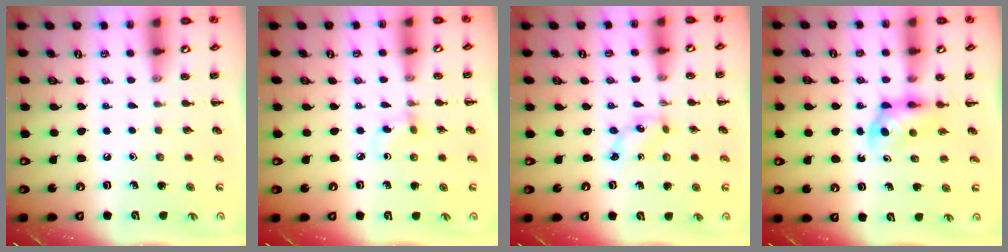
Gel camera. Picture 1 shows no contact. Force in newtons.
{"total": 2.8, "press": 2.5, "slide": 1.2}
{"total": 1.6, "press": 1.5, "slide": 0.3}
{"total": 3.8, "press": 3.7, "slide": 0.7}